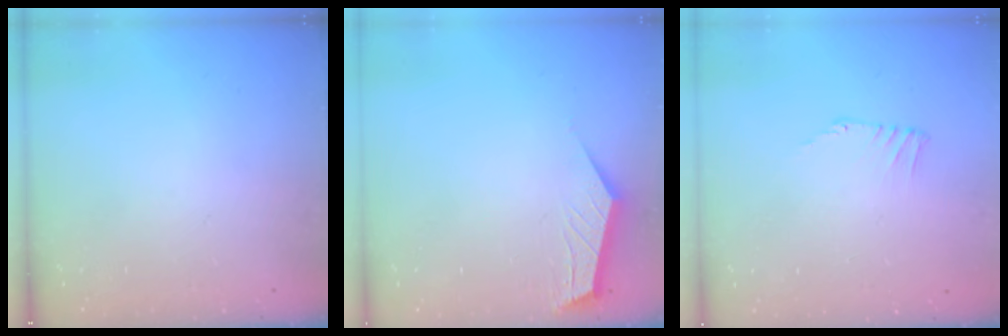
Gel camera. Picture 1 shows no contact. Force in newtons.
{"total": 2.4, "press": 2.4, "slide": 0.3}
{"total": 1.1, "press": 1.0, "slide": 0.2}